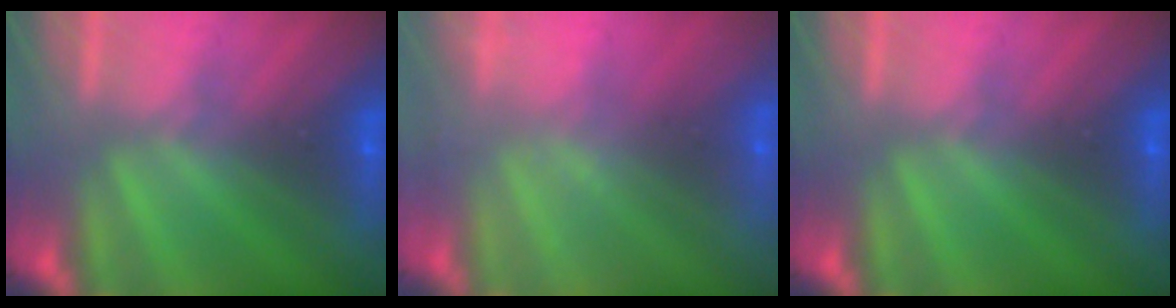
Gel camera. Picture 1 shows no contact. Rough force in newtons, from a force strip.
{"total": 2.2}
{"total": 0.0}